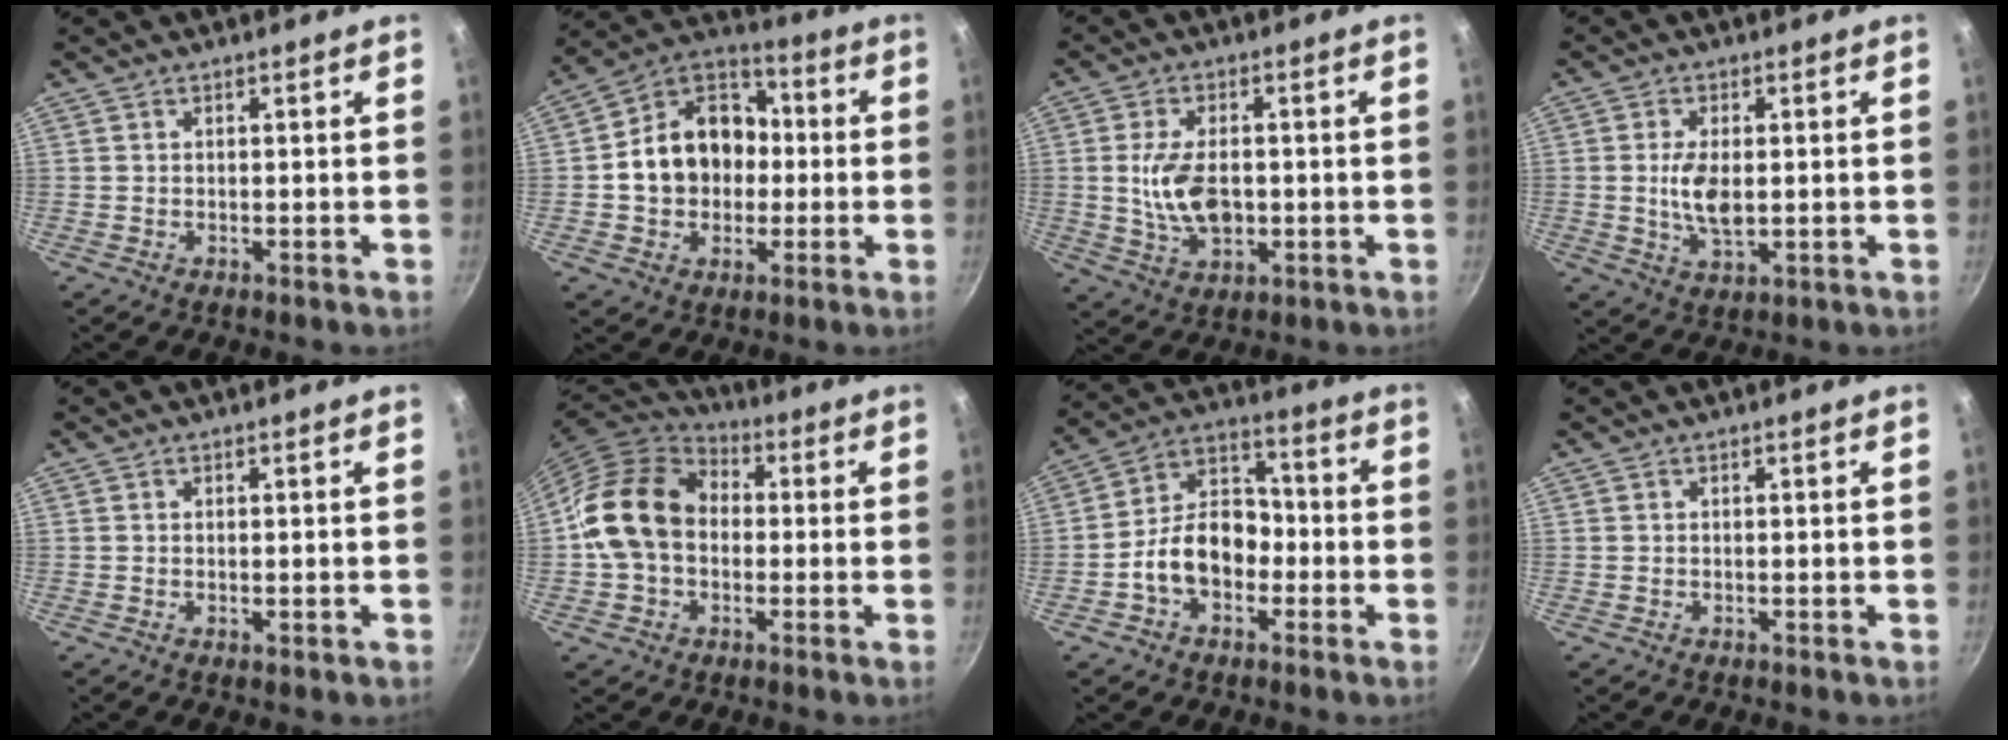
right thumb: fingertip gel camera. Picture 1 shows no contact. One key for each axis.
{"total": 16.3, "fx": -0.5, "fy": 13.1, "fz": 9.6, "tx": -0.124, "ty": 0.038, "tz": -0.022}
{"total": 9.8, "fx": -0.4, "fy": 5.8, "fz": 7.9, "tx": -0.135, "ty": 0.000, "tz": -0.006}
{"total": 6.7, "fx": -0.1, "fy": 3.4, "fz": 5.8, "tx": -0.114, "ty": -0.005, "tz": 0.002}
{"total": 0.6, "fx": -0.1, "fy": 0.1, "fz": 0.6, "tx": -0.008, "ty": -0.002, "tz": -0.002}
{"total": 15.6, "fx": 0.2, "fy": 11.9, "fz": 10.0, "tx": -0.151, "ty": 0.032, "tz": -0.010}
{"total": 12.1, "fx": -3.5, "fy": 8.5, "fz": 7.8, "tx": -0.088, "ty": 0.049, "tz": -0.073}
{"total": 0.0}